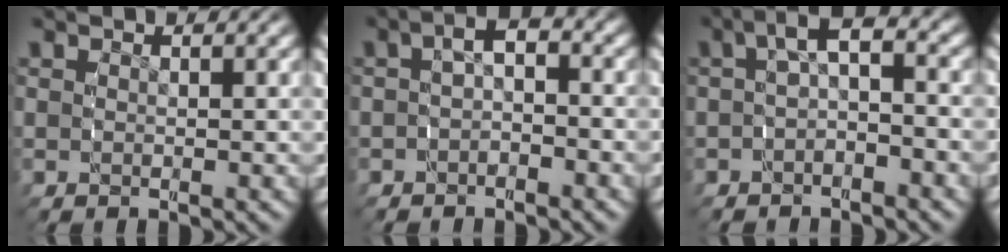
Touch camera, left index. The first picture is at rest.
{"total": 2.8, "force": [-0.3, 2.0, 2.0], "torque": [-0.031, 0.007, -0.013]}
{"total": 3.7, "force": [0.1, 2.0, 3.1], "torque": [-0.045, 0.010, -0.008]}